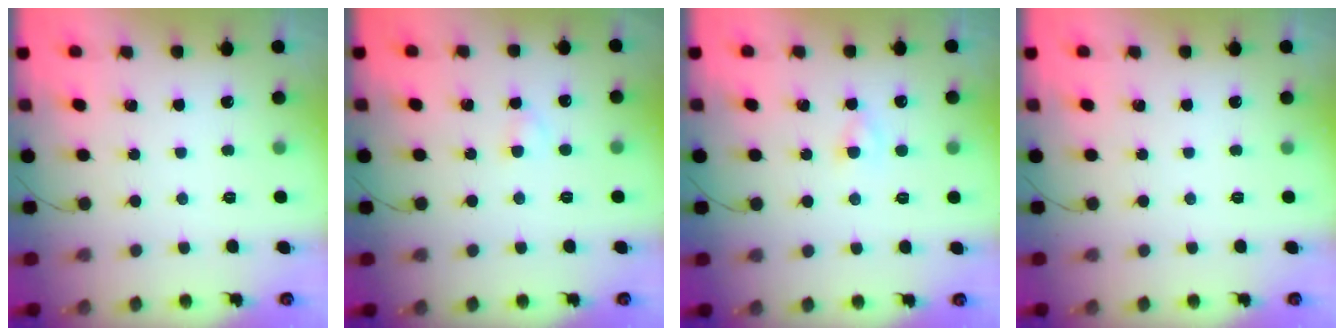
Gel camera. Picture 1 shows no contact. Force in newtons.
{"total": 1.9, "press": 1.7, "slide": 0.9}
{"total": 1.9, "press": 1.6, "slide": 0.9}
{"total": 0.0}